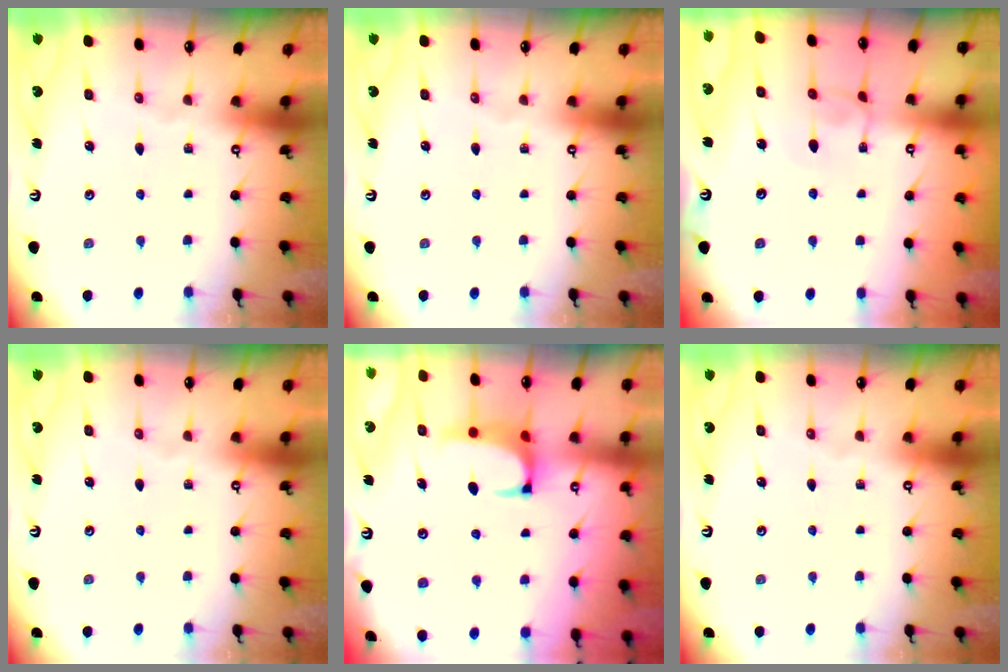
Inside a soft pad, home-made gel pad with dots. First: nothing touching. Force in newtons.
{"total": 0.0}
{"total": 2.4, "press": 2.4, "slide": 0.3}
{"total": 0.0}
{"total": 1.6, "press": 1.4, "slide": 0.7}
{"total": 0.0}